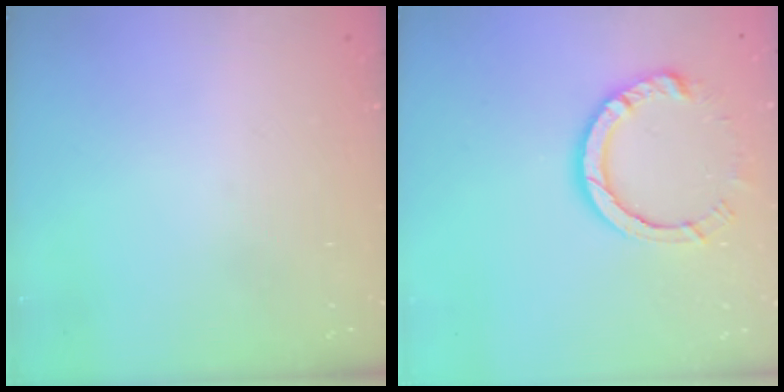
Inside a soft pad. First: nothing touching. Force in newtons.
{"total": 9.1, "press": 9.1, "slide": 0.7}